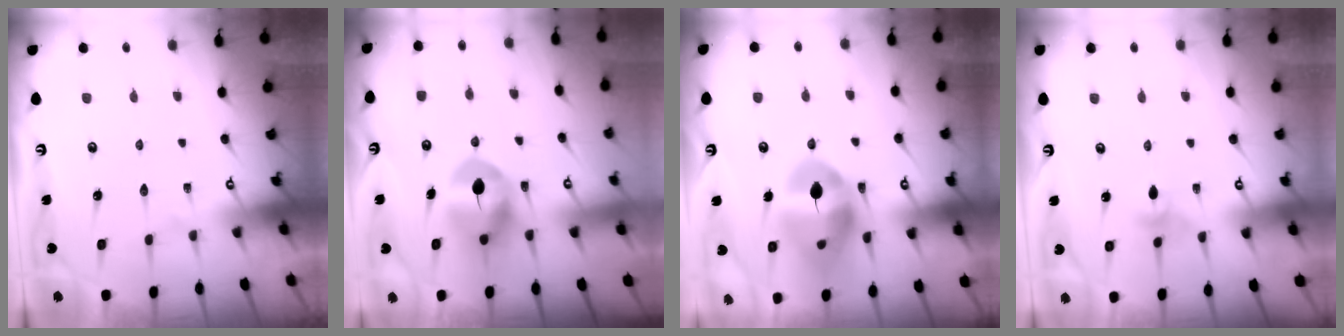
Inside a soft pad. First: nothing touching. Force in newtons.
{"total": 9.1, "press": 9.0, "slide": 1.0}
{"total": 14.2, "press": 14.1, "slide": 1.7}
{"total": 2.9, "press": 2.8, "slide": 0.6}